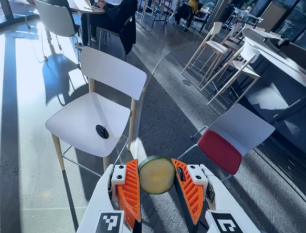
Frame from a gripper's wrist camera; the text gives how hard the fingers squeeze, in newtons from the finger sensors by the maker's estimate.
{"total": 9.1, "left": 9.1, "right": 9.2}